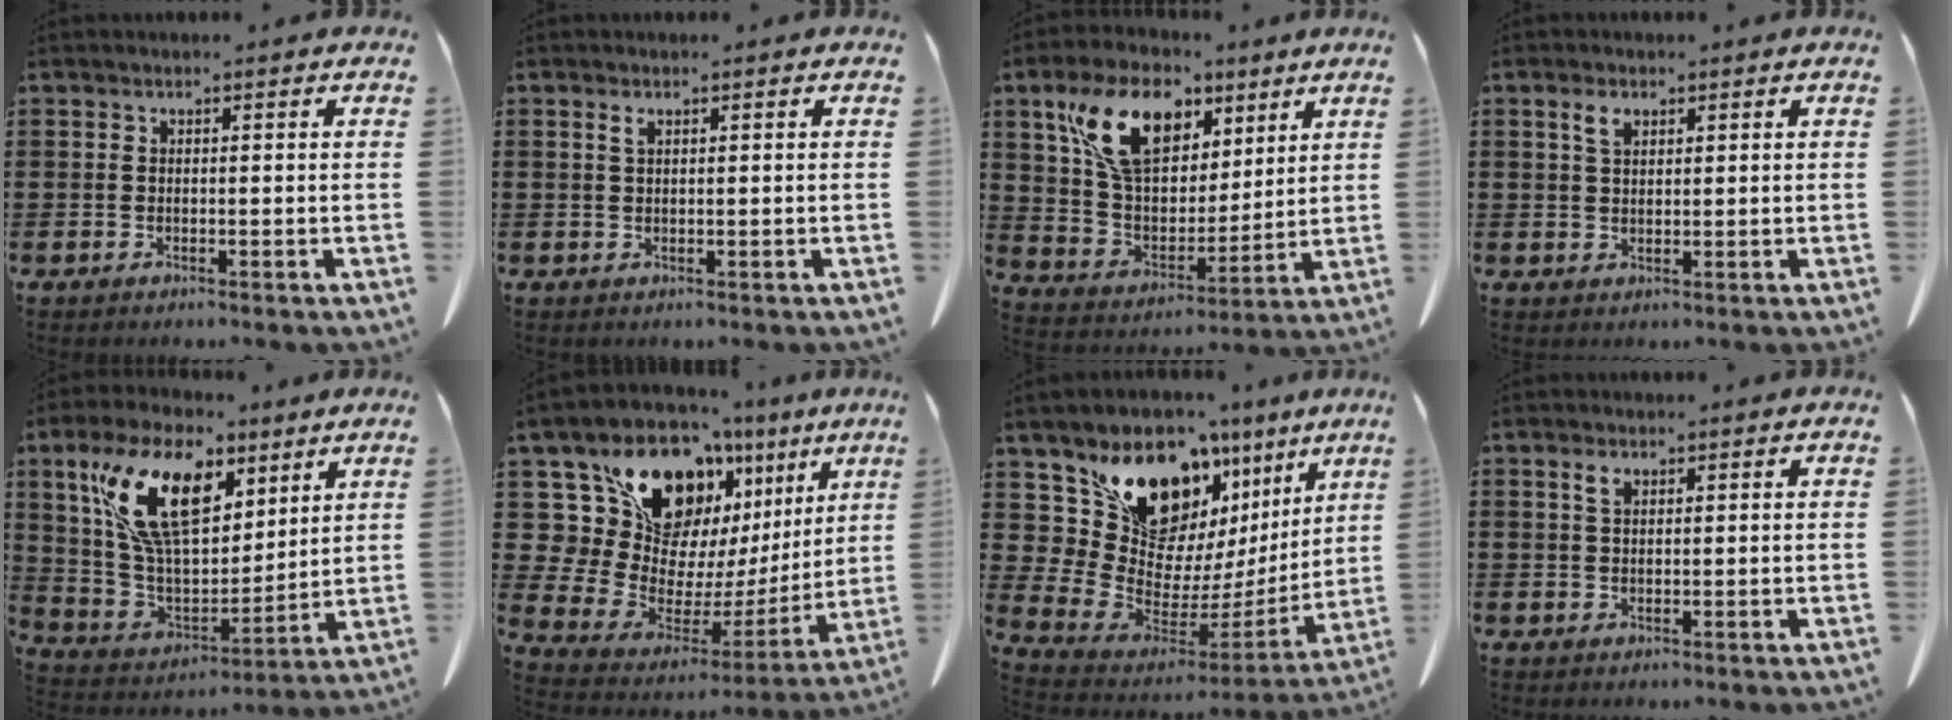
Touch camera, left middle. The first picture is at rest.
{"total": 1.0, "force": [0.6, 0.3, 0.7], "torque": [-0.017, 0.001, 0.011]}
{"total": 13.9, "force": [7.4, 8.2, 8.4], "torque": [-0.192, 0.016, 0.145]}
{"total": 2.3, "force": [1.4, 1.2, 1.5], "torque": [-0.026, -0.001, 0.024]}
{"total": 15.9, "force": [8.1, 8.1, 11.1], "torque": [-0.256, -0.001, 0.146]}
{"total": 13.9, "force": [8.1, 9.9, 5.4], "torque": [-0.124, -0.070, 0.151]}
{"total": 13.2, "force": [9.2, 7.9, 5.3], "torque": [-0.142, -0.077, 0.170]}
{"total": 1.7, "force": [1.0, 0.9, 1.1], "torque": [-0.026, 0.002, 0.019]}